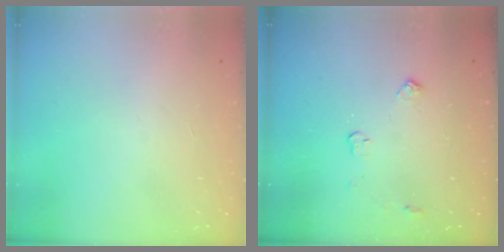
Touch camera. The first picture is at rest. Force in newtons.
{"total": 4.6, "press": 4.6, "slide": 0.7}